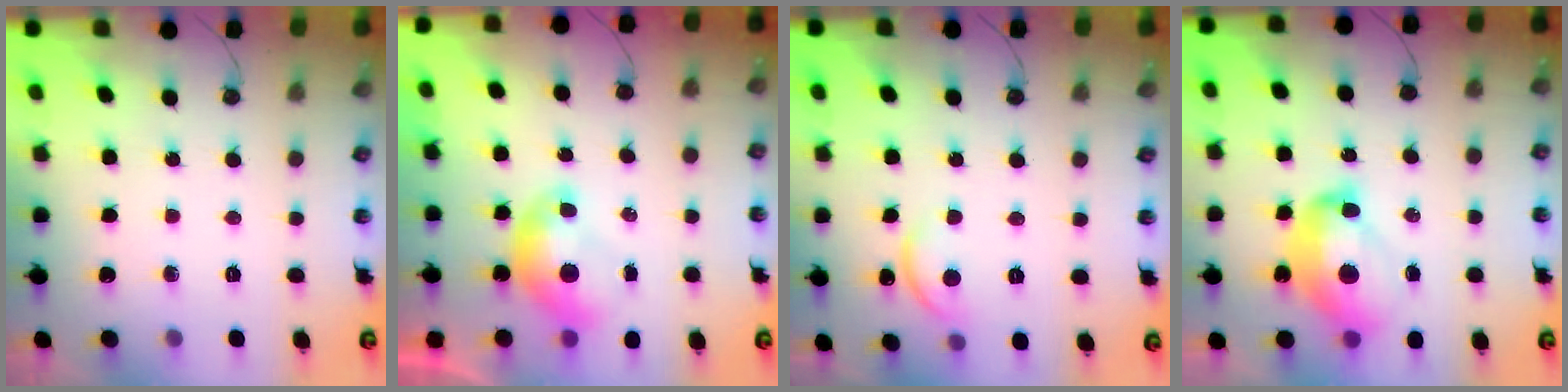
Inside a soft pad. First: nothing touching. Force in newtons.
{"total": 0.0}
{"total": 2.8, "press": 2.7, "slide": 0.4}
{"total": 9.2, "press": 9.1, "slide": 1.2}